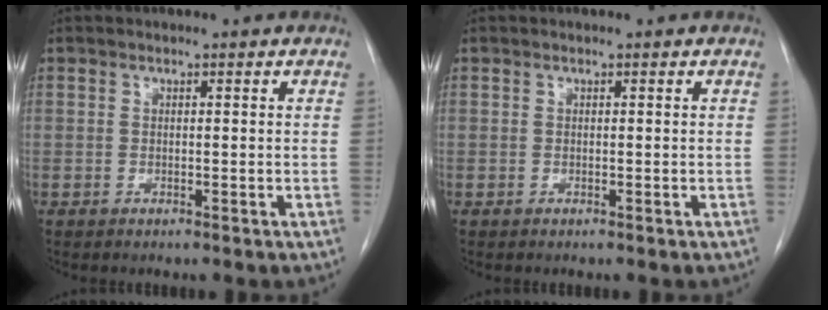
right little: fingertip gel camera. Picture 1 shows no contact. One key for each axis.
{"total": 0.0}